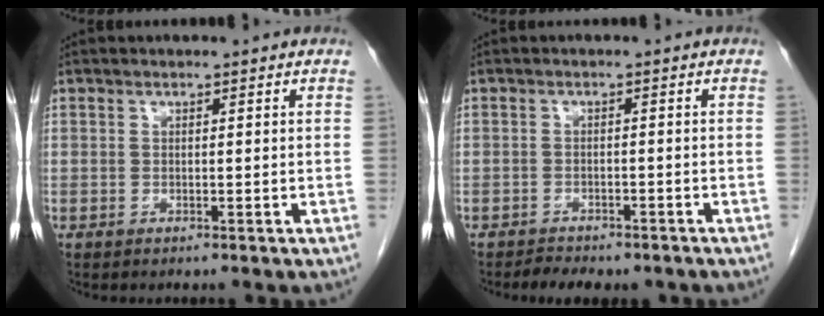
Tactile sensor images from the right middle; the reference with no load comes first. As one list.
[{"total": 4.9, "force": [-4.1, 1.9, 1.9], "torque": [-0.030, 0.001, -0.052]}]